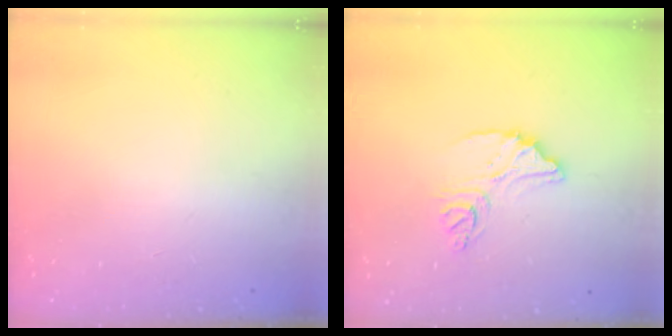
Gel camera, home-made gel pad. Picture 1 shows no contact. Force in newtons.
{"total": 11.7, "press": 11.7, "slide": 1.0}